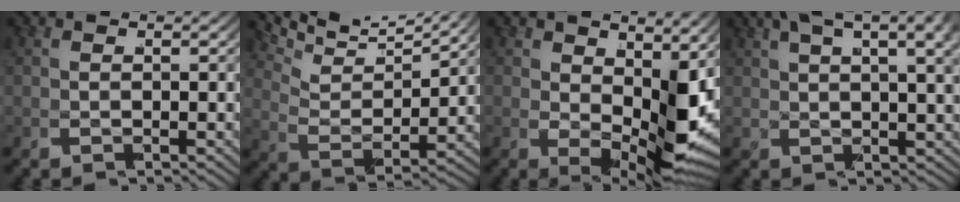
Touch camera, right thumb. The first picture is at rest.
{"total": 6.3, "force": [3.5, 3.3, 4.0], "torque": [-0.083, 0.005, 0.044]}
{"total": 7.2, "force": [-0.4, 3.0, 6.5], "torque": [-0.112, -0.029, 0.014]}
{"total": 6.4, "force": [3.1, 2.8, 4.9], "torque": [-0.046, 0.023, 0.038]}